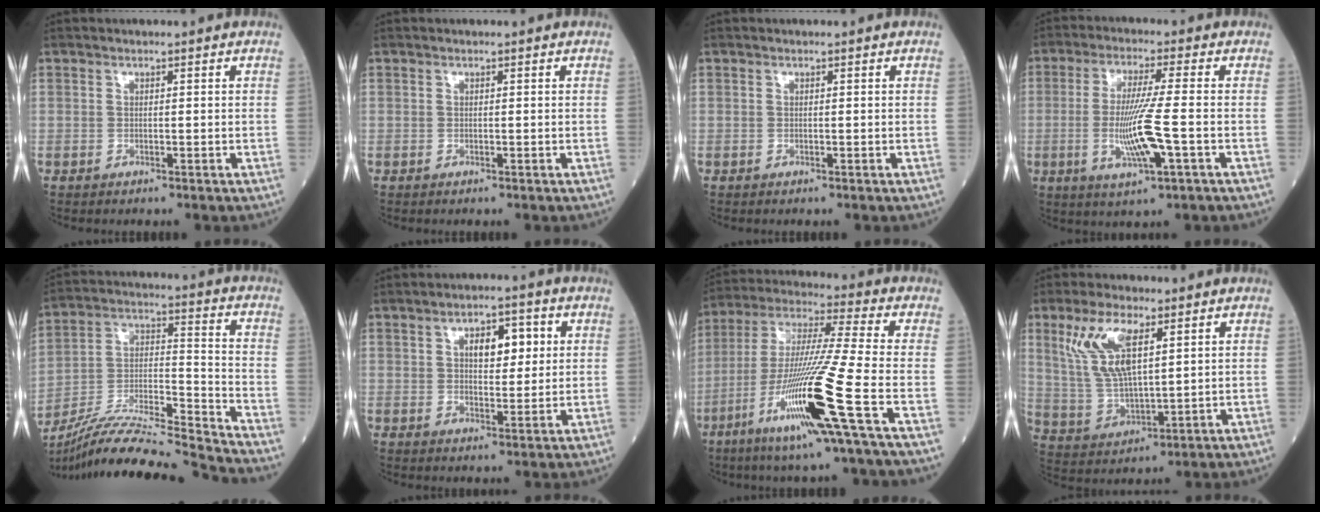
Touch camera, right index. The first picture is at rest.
{"total": 0.0}
{"total": 0.0}
{"total": 9.3, "force": [-2.0, -0.2, 9.1], "torque": [-0.185, -0.012, -0.034]}
{"total": 22.3, "force": [-20.8, -1.5, 8.0], "torque": [-0.163, -0.020, -0.350]}
{"total": 5.9, "force": [1.9, 2.7, 4.9], "torque": [-0.074, 0.010, 0.033]}
{"total": 18.2, "force": [-7.2, -1.7, 16.6], "torque": [-0.349, -0.035, -0.141]}
{"total": 10.3, "force": [4.6, 3.1, 8.7], "torque": [-0.201, 0.010, 0.103]}